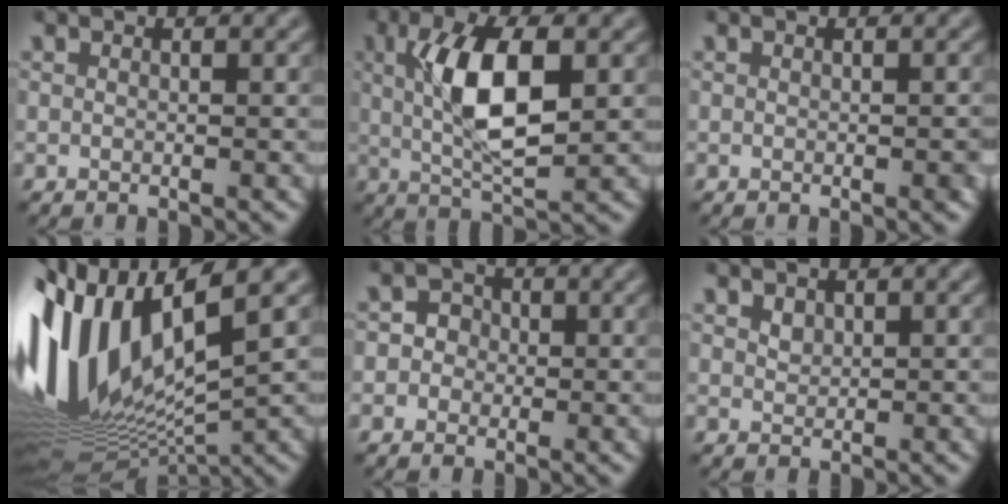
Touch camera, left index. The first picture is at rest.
{"total": 7.1, "force": [0.3, 2.6, 6.6], "torque": [-0.123, 0.006, 0.012]}
{"total": 0.6, "force": [-0.4, 0.1, 0.4], "torque": [-0.003, 0.001, 0.000]}
{"total": 14.2, "force": [1.3, 5.3, 13.1], "torque": [-0.288, -0.001, 0.045]}
{"total": 1.8, "force": [-0.9, 1.5, 0.2], "torque": [0.018, 0.003, -0.018]}
{"total": 0.7, "force": [0.3, 0.6, 0.2], "torque": [-0.001, 0.003, 0.009]}